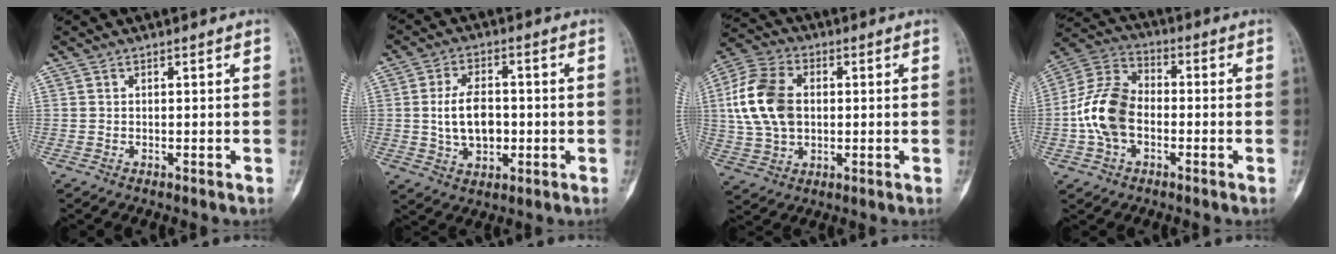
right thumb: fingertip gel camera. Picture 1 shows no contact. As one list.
[{"total": 9.0, "force": [-0.5, 5.6, 7.0], "torque": [-0.108, 0.004, -0.005]}, {"total": 14.4, "force": [1.4, 9.7, 10.5], "torque": [-0.201, 0.011, 0.024]}, {"total": 12.8, "force": [-2.1, 8.5, 9.3], "torque": [-0.181, 0.035, -0.050]}]